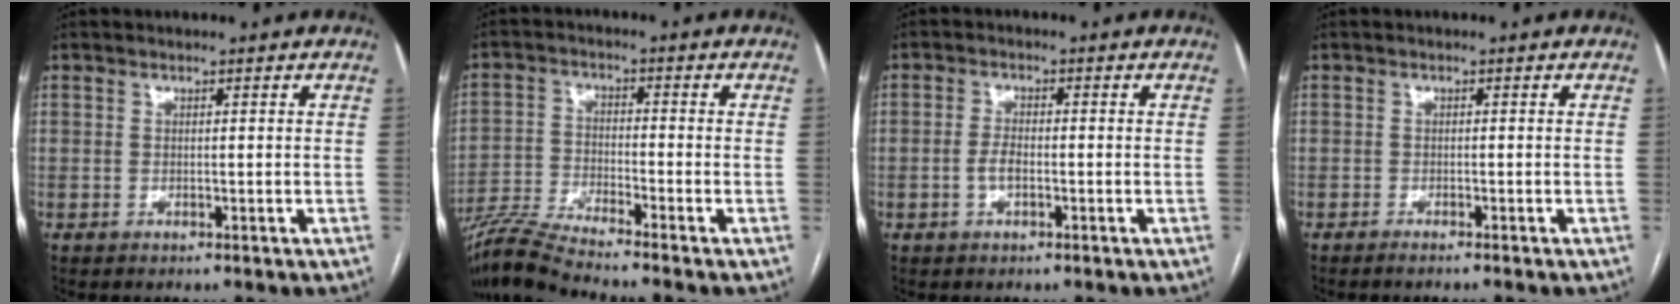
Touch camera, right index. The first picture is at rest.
{"total": 8.8, "force": [-7.9, -1.7, 3.2], "torque": [-0.065, -0.022, -0.154]}
{"total": 2.6, "force": [-0.6, 1.0, 2.3], "torque": [-0.053, 0.003, -0.010]}
{"total": 1.7, "force": [-1.5, -0.2, 0.8], "torque": [-0.010, 0.000, -0.019]}